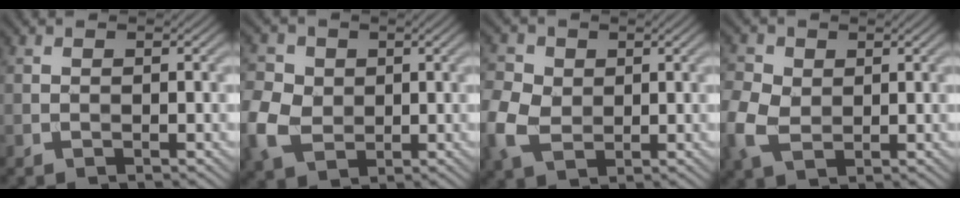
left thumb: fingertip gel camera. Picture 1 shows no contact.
{"total": 6.9, "force": [-0.5, 5.7, 3.8], "torque": [-0.112, -0.001, -0.021]}
{"total": 6.2, "force": [-0.3, 5.0, 3.8], "torque": [-0.109, 0.002, -0.014]}
{"total": 5.5, "force": [-0.1, 4.2, 3.6], "torque": [-0.106, 0.002, -0.006]}